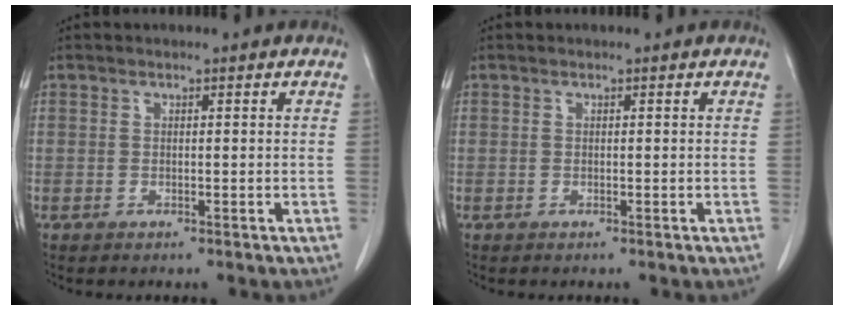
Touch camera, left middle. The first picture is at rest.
{"total": 0.0}